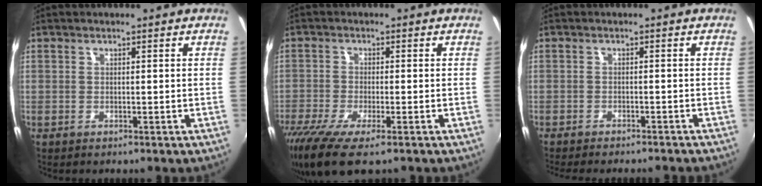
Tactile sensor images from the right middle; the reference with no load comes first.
{"total": 10.3, "force": [-6.9, 2.6, 7.2], "torque": [-0.164, -0.048, -0.126]}
{"total": 8.4, "force": [-7.5, 1.5, 3.5], "torque": [-0.078, -0.019, -0.106]}